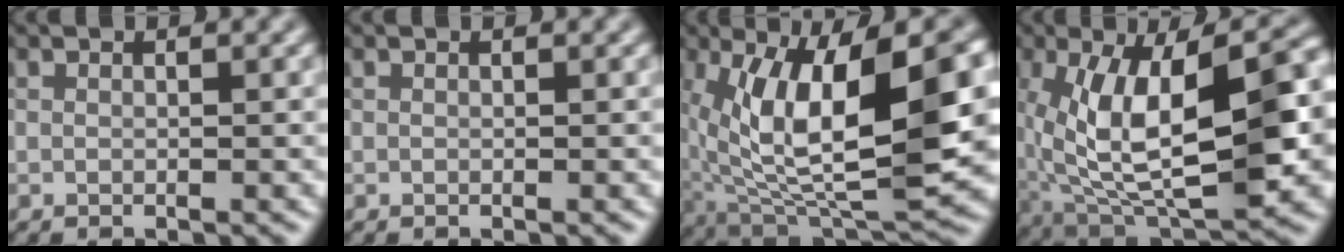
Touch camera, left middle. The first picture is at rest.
{"total": 0.0}
{"total": 13.0, "force": [0.3, 5.3, 11.8], "torque": [-0.201, -0.012, 0.012]}
{"total": 12.9, "force": [-0.6, 5.7, 11.6], "torque": [-0.191, -0.004, -0.007]}